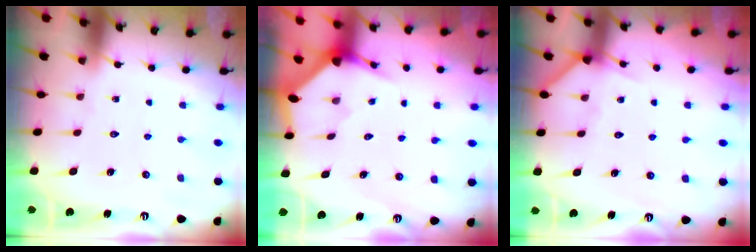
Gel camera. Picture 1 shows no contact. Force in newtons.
{"total": 3.2, "press": 3.2, "slide": 0.3}
{"total": 5.7, "press": 5.6, "slide": 0.4}